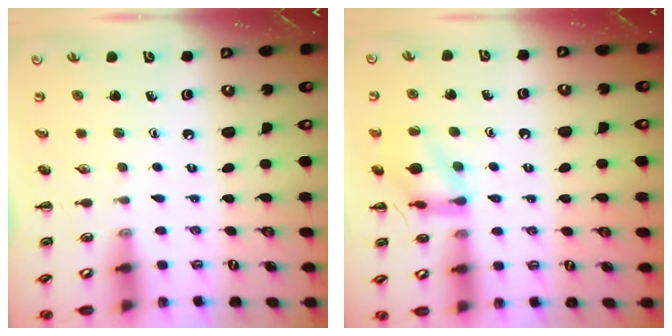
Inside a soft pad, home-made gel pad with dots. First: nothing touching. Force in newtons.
{"total": 11.5, "press": 11.5, "slide": 0.4}